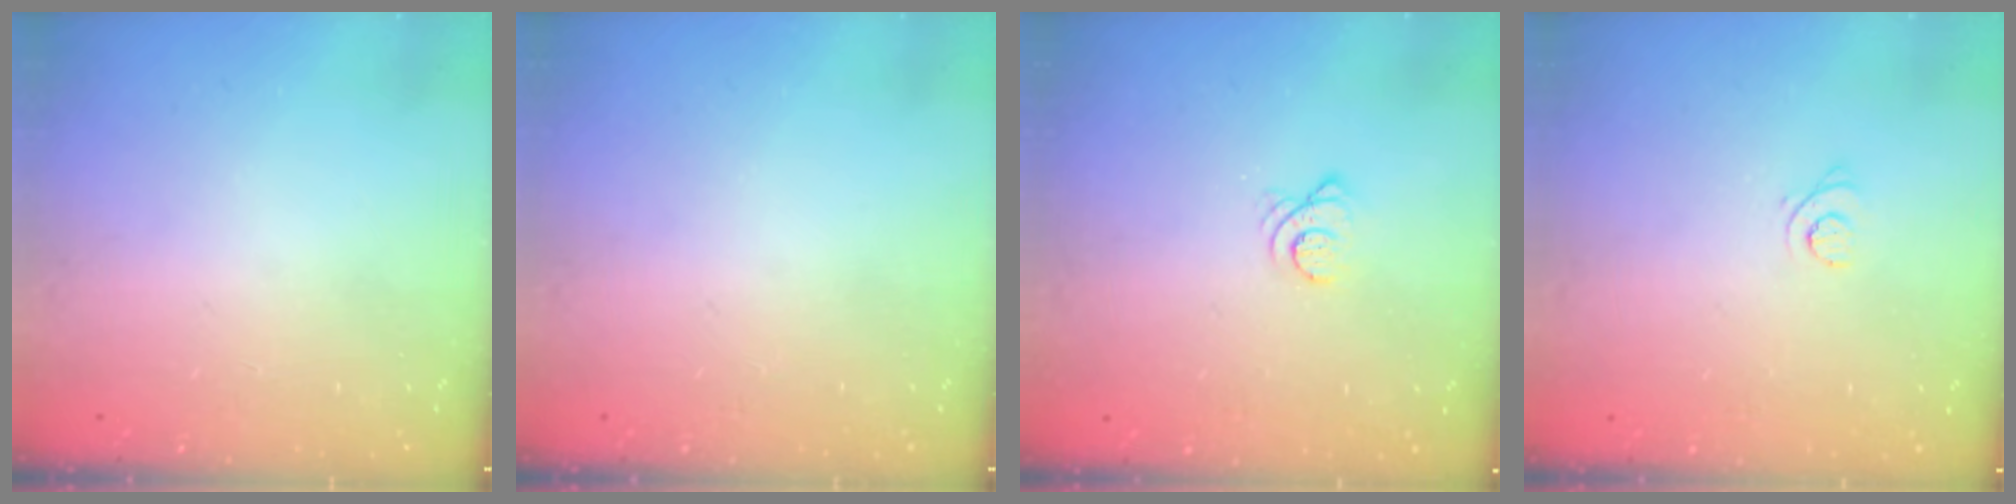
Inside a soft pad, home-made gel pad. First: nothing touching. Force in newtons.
{"total": 0.0}
{"total": 3.2, "press": 3.1, "slide": 0.4}
{"total": 2.9, "press": 2.9, "slide": 0.3}